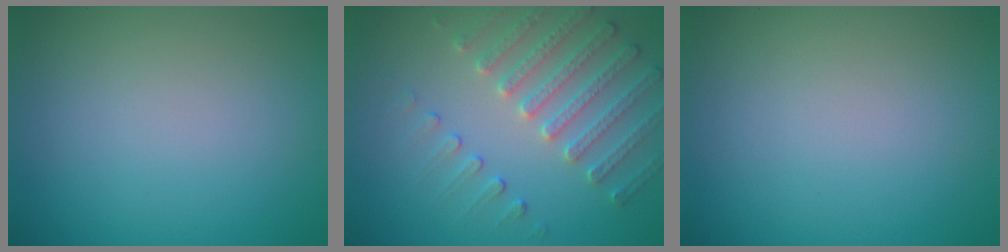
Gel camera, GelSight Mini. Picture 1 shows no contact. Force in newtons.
{"total": 3.8, "press": 3.7, "slide": 0.8}
{"total": 0.0}